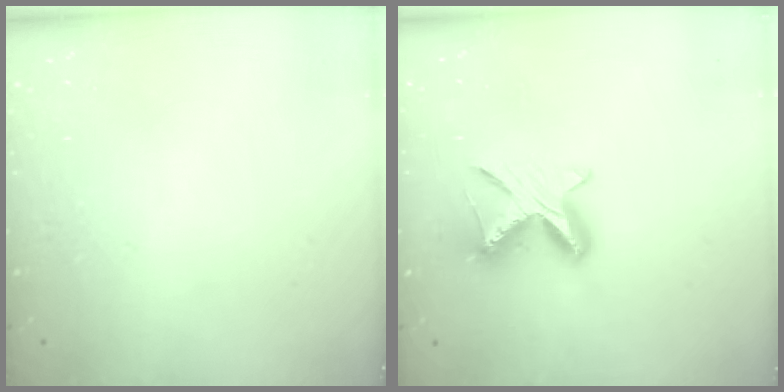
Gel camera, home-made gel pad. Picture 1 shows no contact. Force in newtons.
{"total": 8.7, "press": 8.6, "slide": 1.0}